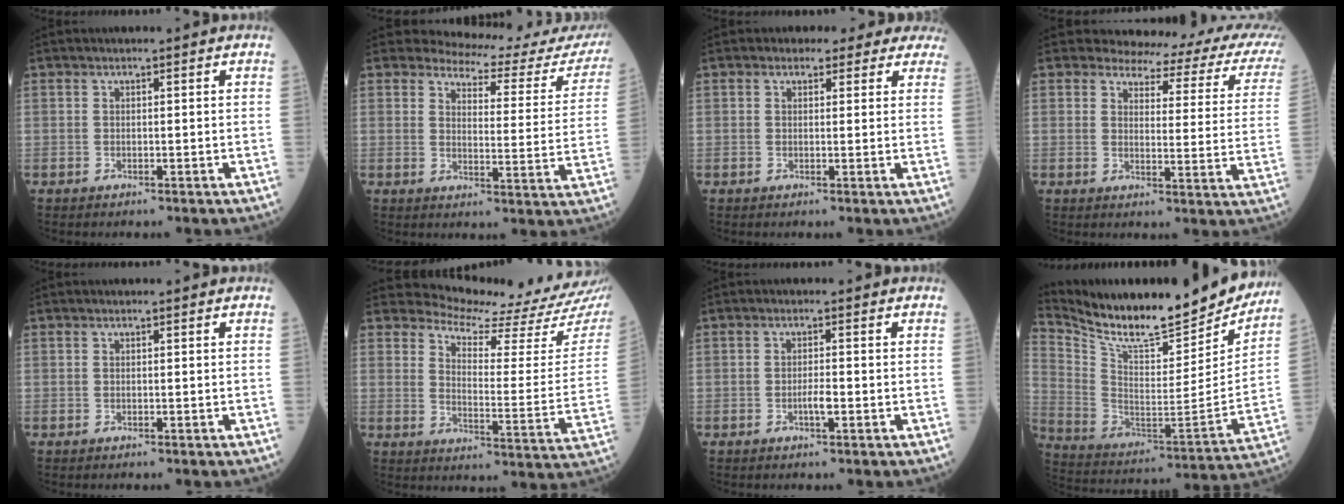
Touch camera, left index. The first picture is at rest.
{"total": 16.0, "force": [15.7, 1.7, 2.5], "torque": [-0.016, -0.096, 0.160]}
{"total": 6.8, "force": [5.9, 3.2, 0.6], "torque": [0.022, 0.004, 0.043]}
{"total": 14.8, "force": [13.3, 3.5, 5.4], "torque": [-0.043, -0.051, 0.121]}
{"total": 0.0}
{"total": 16.0, "force": [15.4, 0.6, 4.2], "torque": [-0.070, -0.107, 0.182]}
{"total": 1.8, "force": [-0.6, 0.2, 1.7], "torque": [-0.032, -0.001, -0.010]}
{"total": 25.9, "force": [22.7, 4.9, 11.3], "torque": [-0.199, -0.059, 0.341]}